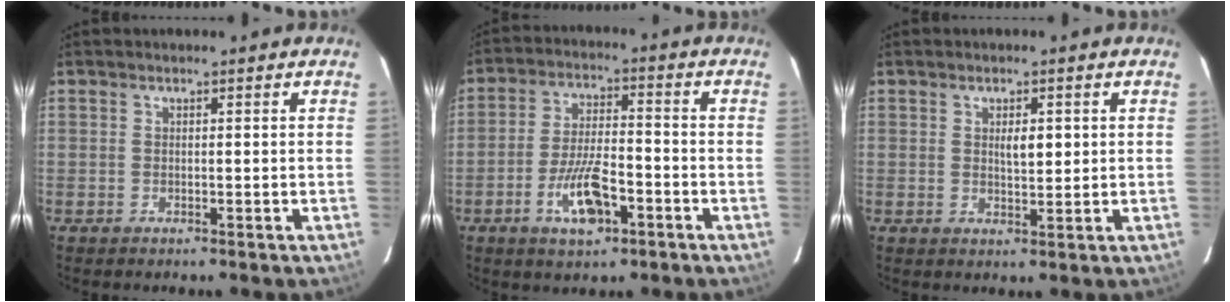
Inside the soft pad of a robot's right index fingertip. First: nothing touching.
{"total": 9.0, "force": [-4.1, 2.9, 7.5], "torque": [-0.146, 0.000, -0.071]}
{"total": 2.9, "force": [0.7, 1.0, 2.6], "torque": [-0.044, -0.001, 0.012]}